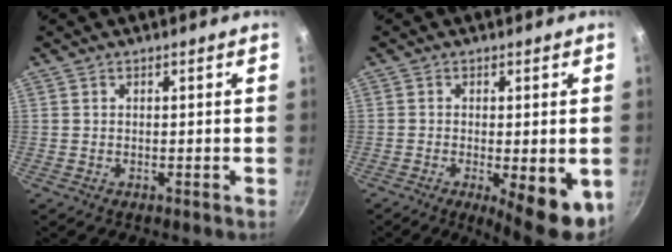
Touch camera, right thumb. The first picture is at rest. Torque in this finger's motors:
{"motor_torque": [-0.09, 0.71, 0.03, 0.00, 0.12]}